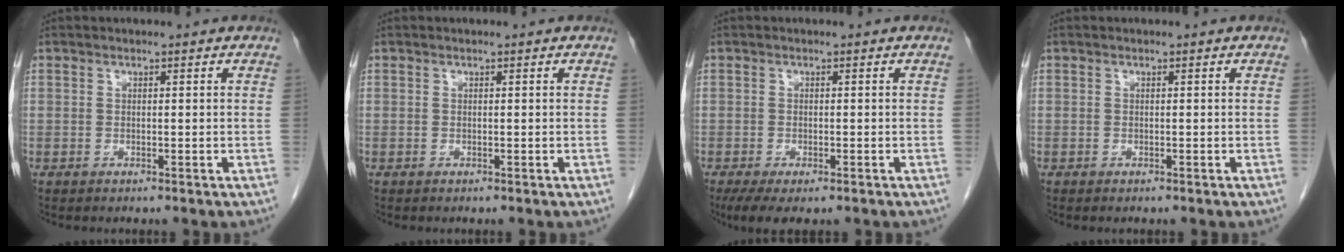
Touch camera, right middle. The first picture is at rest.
{"total": 0.0}
{"total": 5.5, "force": [-3.7, 1.8, 3.6], "torque": [-0.058, -0.014, -0.058]}
{"total": 0.0}